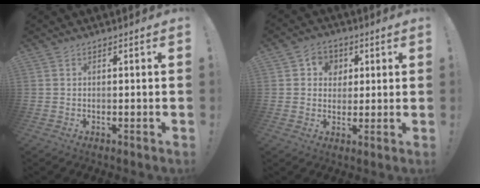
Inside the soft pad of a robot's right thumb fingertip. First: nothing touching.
{"total": 6.9, "force": [1.4, 6.5, 1.9], "torque": [-0.022, -0.001, 0.027]}